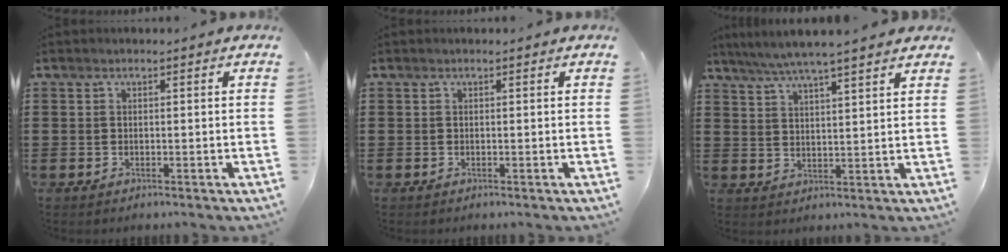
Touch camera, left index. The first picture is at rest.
{"total": 0.0}
{"total": 4.9, "force": [4.3, -0.3, 2.3], "torque": [-0.058, -0.019, 0.075]}